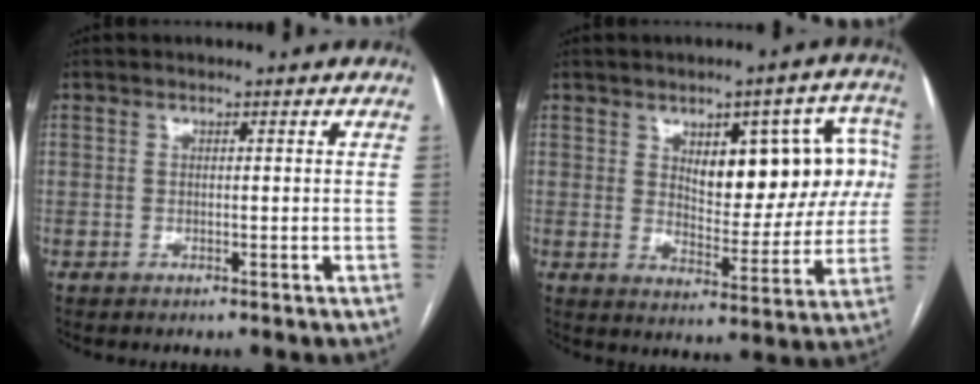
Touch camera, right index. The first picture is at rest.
{"total": 14.8, "force": [3.9, 6.5, 12.7], "torque": [-0.154, 0.030, 0.061]}